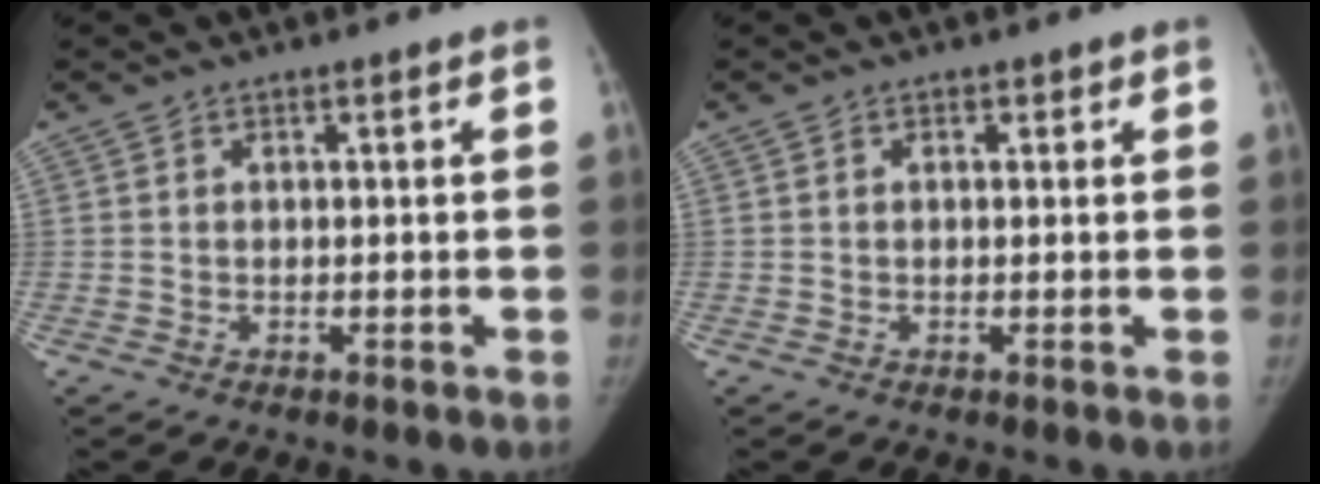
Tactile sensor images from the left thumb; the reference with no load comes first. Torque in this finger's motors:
{"motor_torque": [-0.14, -0.05, -0.33, 0.17, -0.03]}